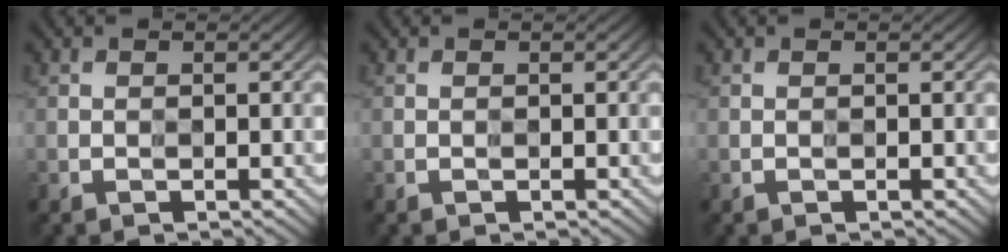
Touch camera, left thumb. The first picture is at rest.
{"total": 0.0}
{"total": 0.0}